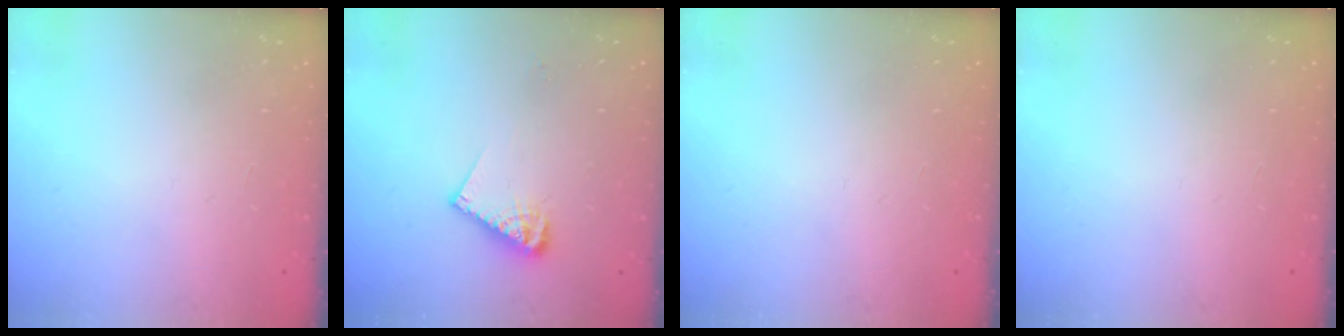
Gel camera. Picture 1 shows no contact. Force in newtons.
{"total": 8.0, "press": 8.0, "slide": 0.3}
{"total": 0.0}
{"total": 0.0}